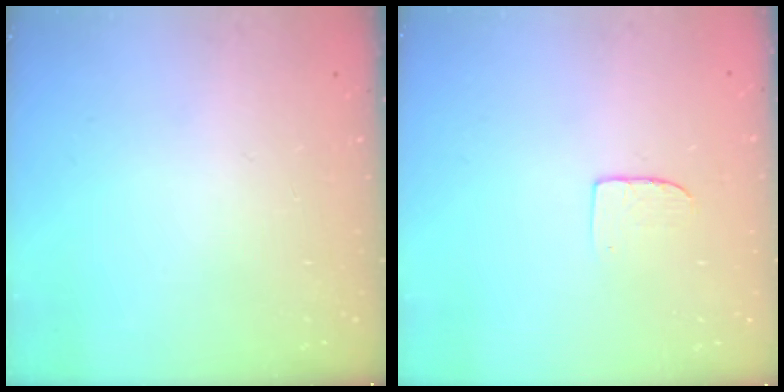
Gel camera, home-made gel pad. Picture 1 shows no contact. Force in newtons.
{"total": 4.7, "press": 4.7, "slide": 0.4}